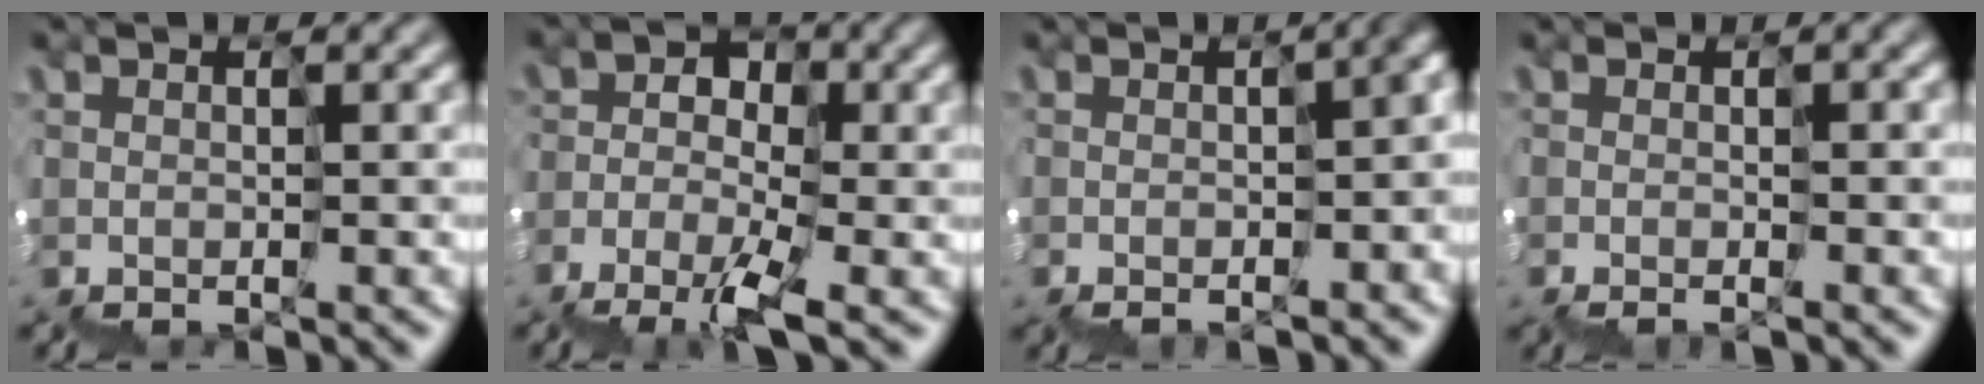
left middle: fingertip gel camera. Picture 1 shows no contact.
{"total": 1.8, "force": [-1.5, 1.0, 0.3], "torque": [-0.015, 0.014, -0.042]}
{"total": 7.4, "force": [-1.8, 3.4, 6.3], "torque": [-0.030, 0.010, -0.020]}
{"total": 0.9, "force": [-0.2, -0.6, -0.6], "torque": [0.019, 0.000, -0.003]}